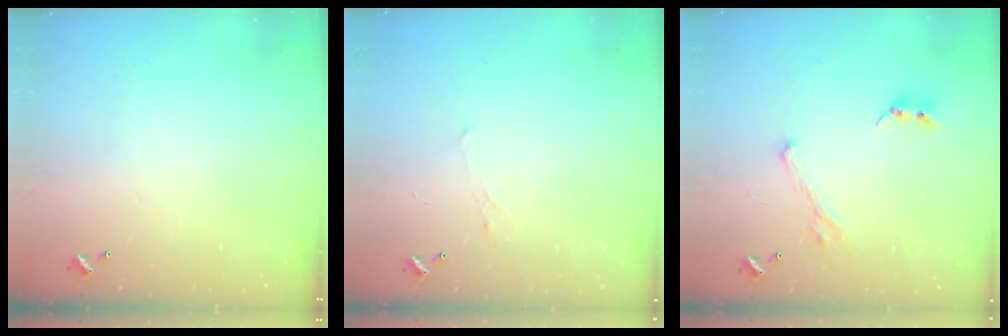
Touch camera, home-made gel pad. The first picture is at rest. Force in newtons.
{"total": 0.8, "press": 0.6, "slide": 0.6}
{"total": 3.7, "press": 3.5, "slide": 1.2}